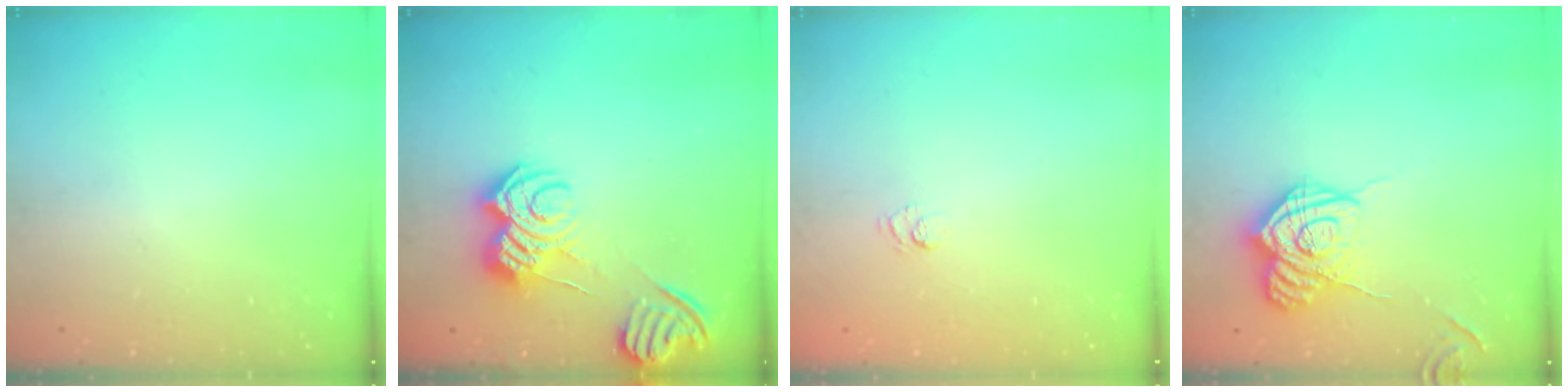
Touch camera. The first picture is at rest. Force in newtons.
{"total": 9.0, "press": 9.0, "slide": 0.7}
{"total": 4.5, "press": 4.3, "slide": 1.2}
{"total": 15.8, "press": 15.8, "slide": 0.8}